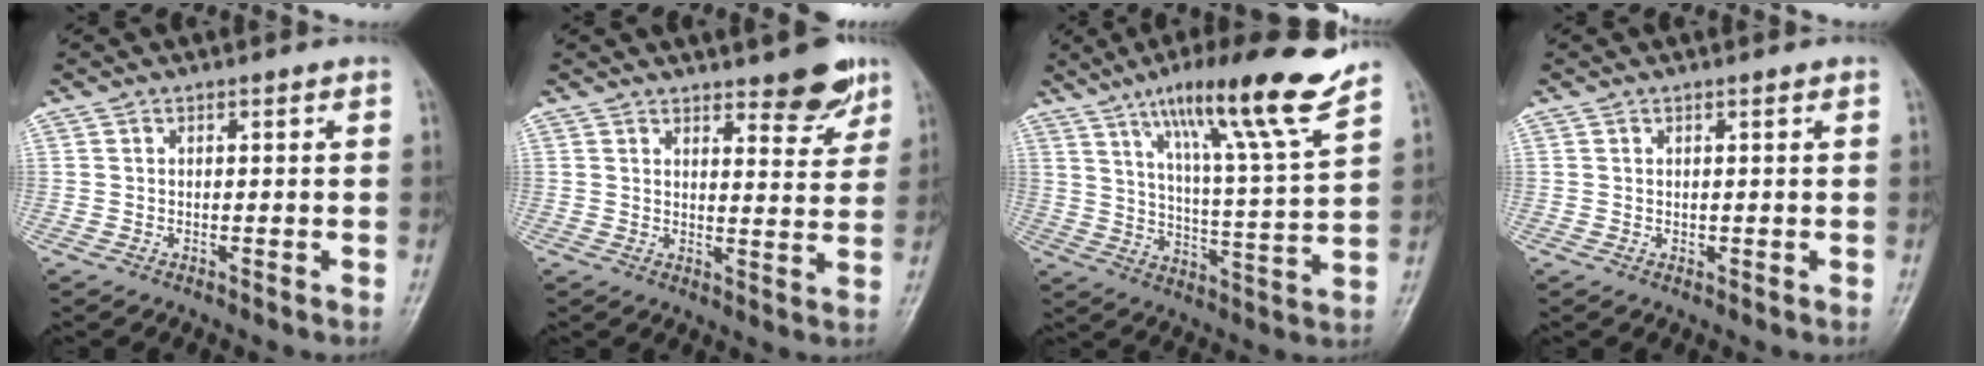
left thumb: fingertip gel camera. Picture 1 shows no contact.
{"total": 5.5, "force": [3.5, 2.1, 3.6], "torque": [-0.024, -0.020, 0.045]}
{"total": 18.6, "force": [12.8, 1.3, 13.4], "torque": [-0.194, -0.063, 0.204]}
{"total": 0.7, "force": [0.2, 0.6, 0.3], "torque": [0.001, 0.000, 0.002]}